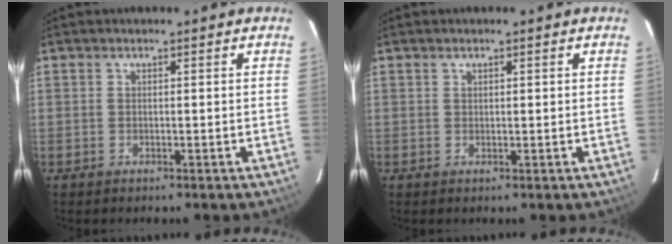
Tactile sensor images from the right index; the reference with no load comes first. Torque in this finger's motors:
{"motor_torque": [-0.53, 0.50, -0.05, -0.01]}